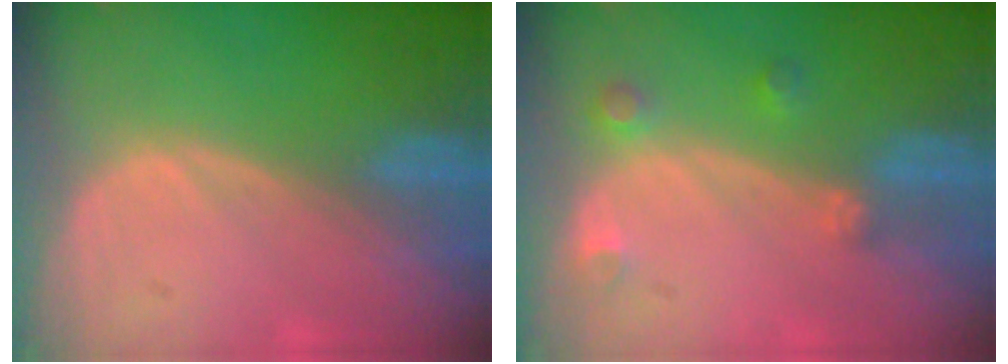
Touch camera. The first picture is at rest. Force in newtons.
{"total": 2.6, "press": 2.5, "slide": 0.5}